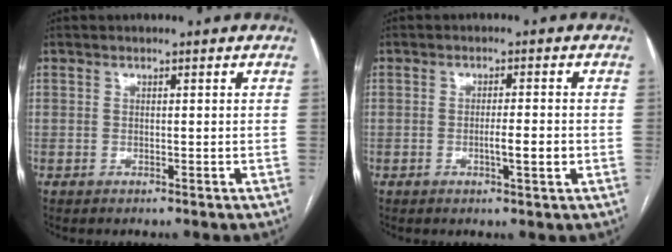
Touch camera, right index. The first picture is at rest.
{"total": 3.3, "force": [-0.8, 0.2, 3.2], "torque": [-0.054, -0.002, -0.010]}